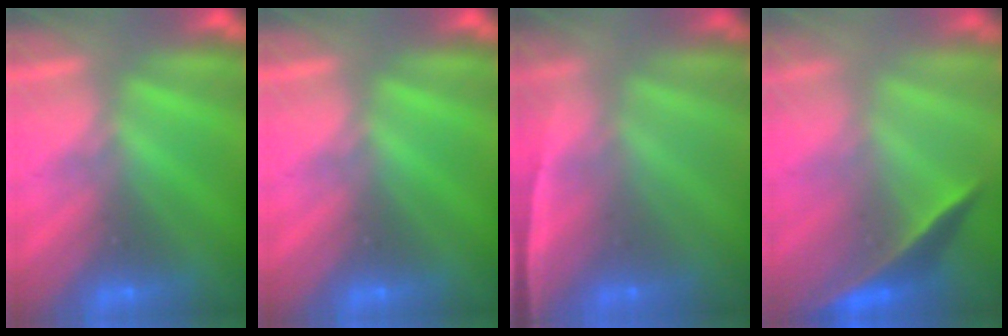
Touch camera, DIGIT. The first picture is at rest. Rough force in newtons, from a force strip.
{"total": 0.0}
{"total": 1.6}
{"total": 1.8}